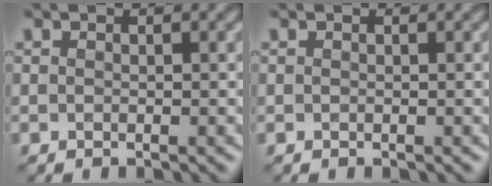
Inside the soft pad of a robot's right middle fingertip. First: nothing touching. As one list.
[{"total": 0.0}]